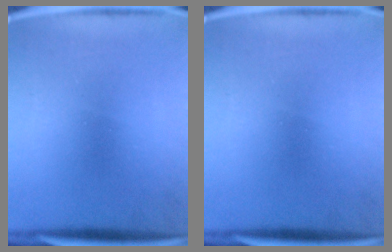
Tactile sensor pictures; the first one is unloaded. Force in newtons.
{"total": 0.0}